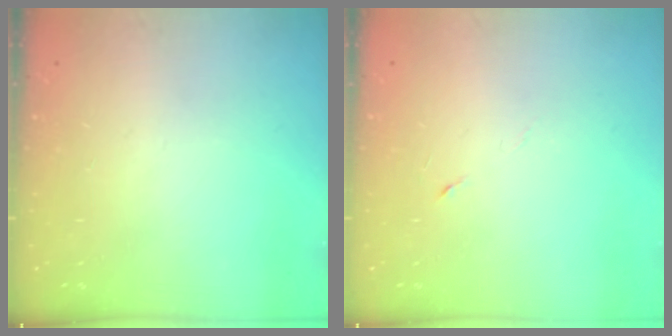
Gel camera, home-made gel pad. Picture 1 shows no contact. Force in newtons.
{"total": 2.9, "press": 2.7, "slide": 1.0}